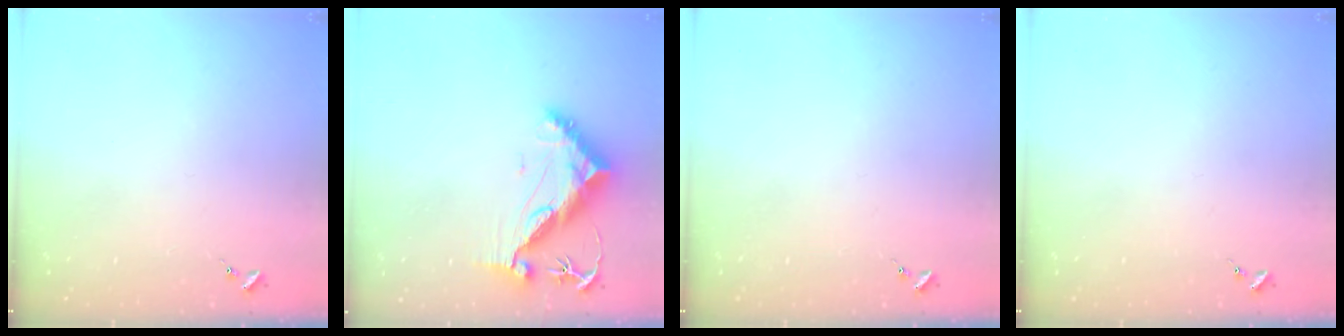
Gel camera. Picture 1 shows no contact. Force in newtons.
{"total": 12.2, "press": 12.1, "slide": 1.3}
{"total": 0.0}
{"total": 0.0}